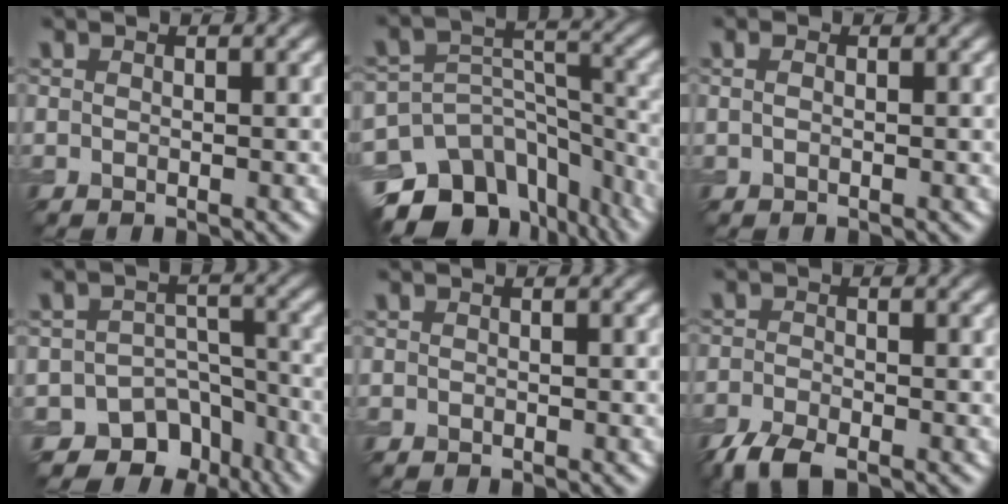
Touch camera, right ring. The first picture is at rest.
{"total": 14.7, "force": [-11.0, 8.7, 4.3], "torque": [-0.086, -0.009, -0.142]}
{"total": 0.9, "force": [0.3, 0.6, 0.7], "torque": [-0.018, 0.001, 0.000]}
{"total": 8.8, "force": [-6.5, 5.6, 2.0], "torque": [0.003, 0.000, -0.078]}
{"total": 0.0}
{"total": 3.4, "force": [-2.6, 1.1, 1.9], "torque": [-0.038, -0.006, -0.057]}